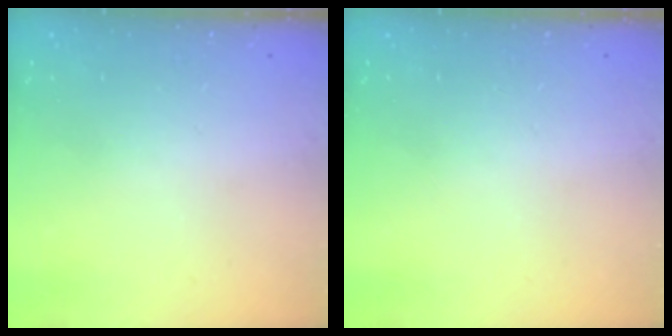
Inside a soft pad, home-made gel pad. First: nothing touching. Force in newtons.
{"total": 0.0}